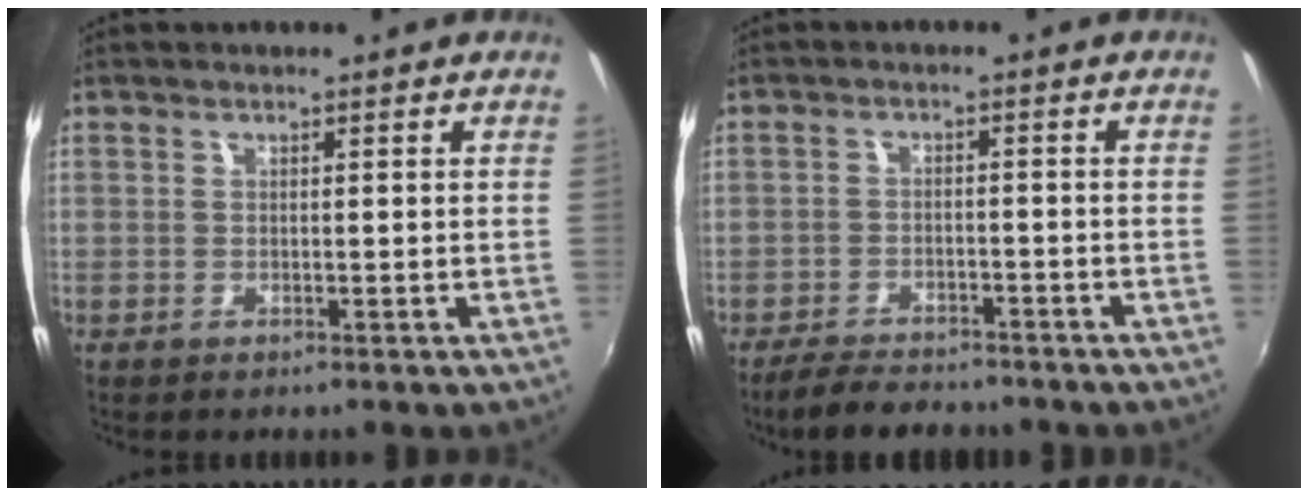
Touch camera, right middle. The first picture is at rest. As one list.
[{"total": 7.6, "force": [-6.5, 2.8, 2.7], "torque": [-0.076, -0.001, -0.102]}]